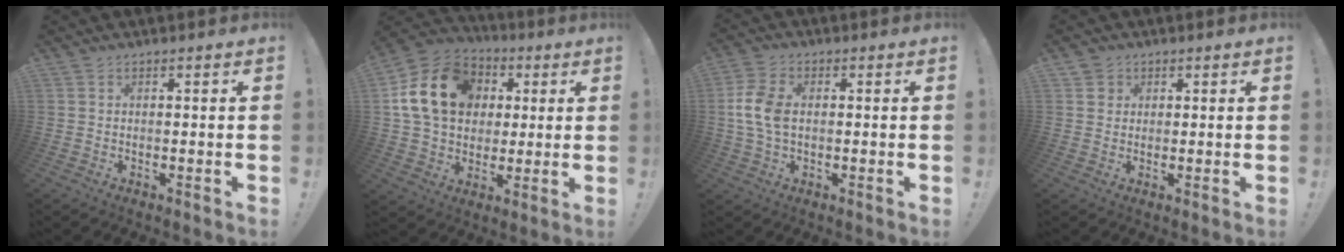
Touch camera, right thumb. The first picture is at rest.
{"total": 19.4, "force": [4.7, 15.2, 11.2], "torque": [-0.190, -0.002, 0.095]}
{"total": 8.9, "force": [0.1, 6.0, 6.6], "torque": [-0.144, 0.006, 0.004]}
{"total": 2.8, "force": [1.3, 2.4, 0.4], "torque": [-0.006, -0.002, 0.023]}